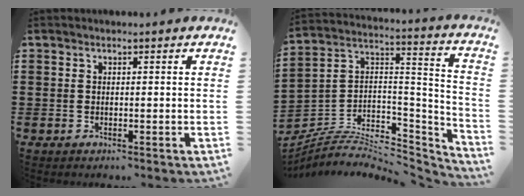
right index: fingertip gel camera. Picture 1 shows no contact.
{"total": 6.8, "force": [-5.1, 3.2, 3.0], "torque": [-0.066, 0.000, -0.102]}